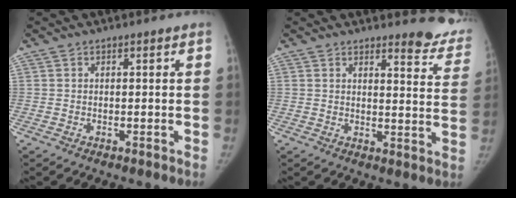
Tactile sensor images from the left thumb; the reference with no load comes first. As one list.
[{"total": 10.7, "force": [10.2, 2.4, 2.2], "torque": [0.011, -0.101, 0.092]}]